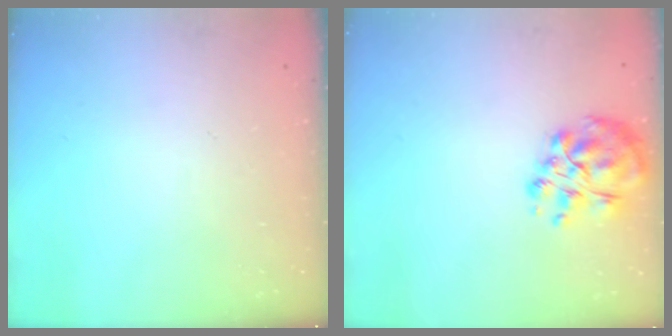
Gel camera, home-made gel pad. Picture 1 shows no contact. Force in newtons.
{"total": 10.9, "press": 10.7, "slide": 2.1}